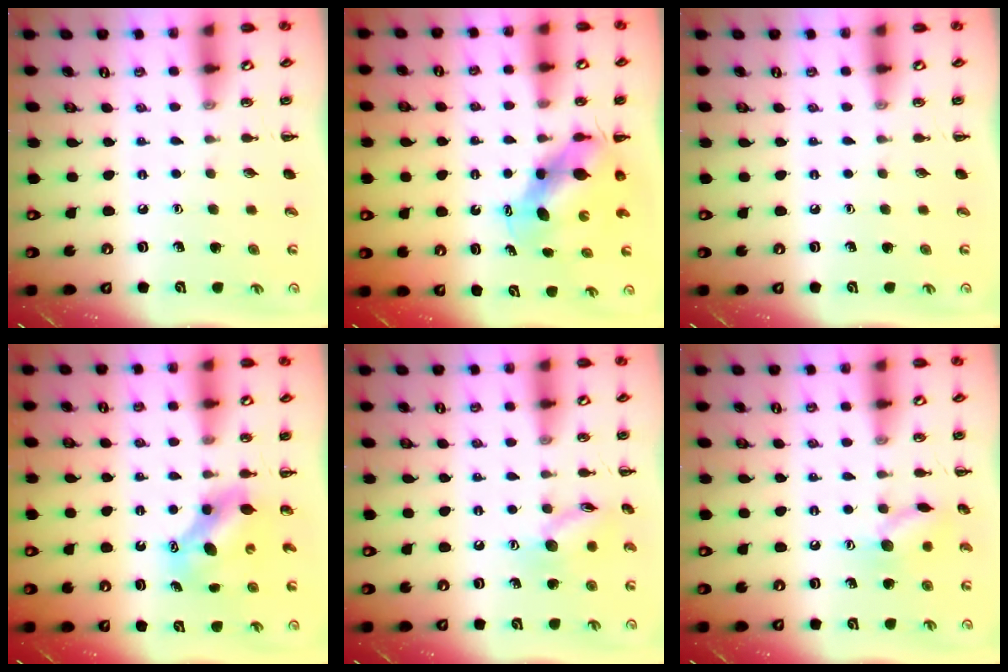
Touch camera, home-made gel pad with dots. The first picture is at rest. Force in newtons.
{"total": 6.1, "press": 5.9, "slide": 1.7}
{"total": 0.0}
{"total": 7.1, "press": 7.0, "slide": 0.9}
{"total": 9.8, "press": 9.8, "slide": 0.5}
{"total": 9.7, "press": 9.6, "slide": 0.7}